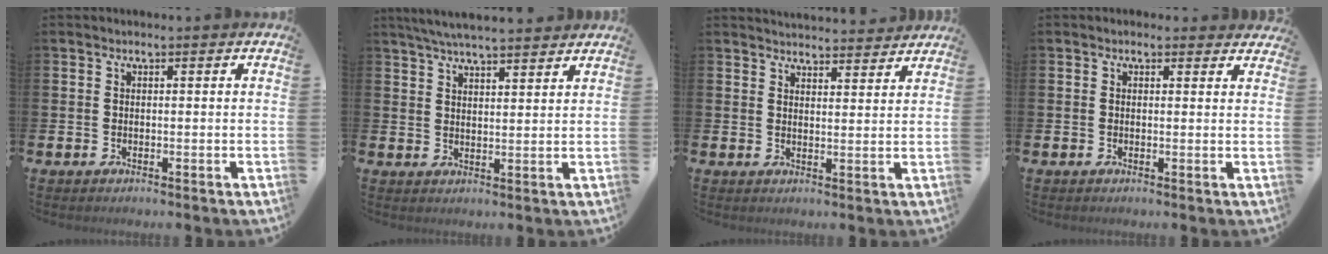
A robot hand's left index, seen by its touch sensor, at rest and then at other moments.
{"total": 5.3, "force": [5.1, 0.3, 1.5], "torque": [-0.045, -0.015, 0.093]}
{"total": 3.9, "force": [3.8, 0.3, -0.1], "torque": [-0.001, -0.025, 0.069]}
{"total": 0.8, "force": [0.7, 0.4, 0.1], "torque": [0.007, 0.000, 0.011]}